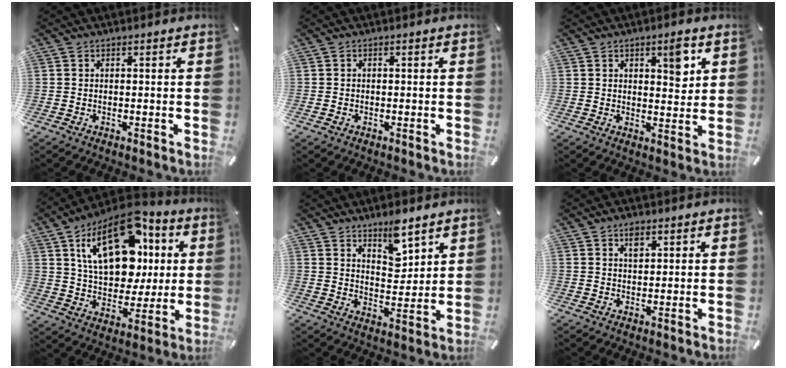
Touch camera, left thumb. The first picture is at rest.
{"total": 0.7, "force": [-0.2, 0.6, 0.3], "torque": [-0.006, 0.003, -0.005]}
{"total": 6.6, "force": [3.1, 2.9, 5.1], "torque": [-0.050, -0.020, 0.042]}
{"total": 22.2, "force": [7.8, 14.2, 15.2], "torque": [-0.253, -0.028, 0.134]}
{"total": 8.0, "force": [6.4, 3.6, 3.1], "torque": [-0.034, -0.045, 0.111]}
{"total": 2.6, "force": [1.4, 1.4, 1.6], "torque": [-0.020, -0.005, 0.022]}